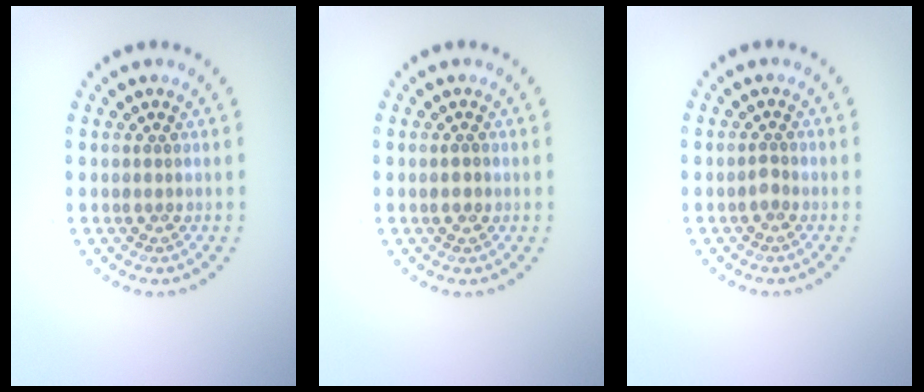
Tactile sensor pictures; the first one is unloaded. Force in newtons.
{"total": 0.9, "press": 0.9, "slide": 0.1}
{"total": 0.7, "press": 0.6, "slide": 0.4}